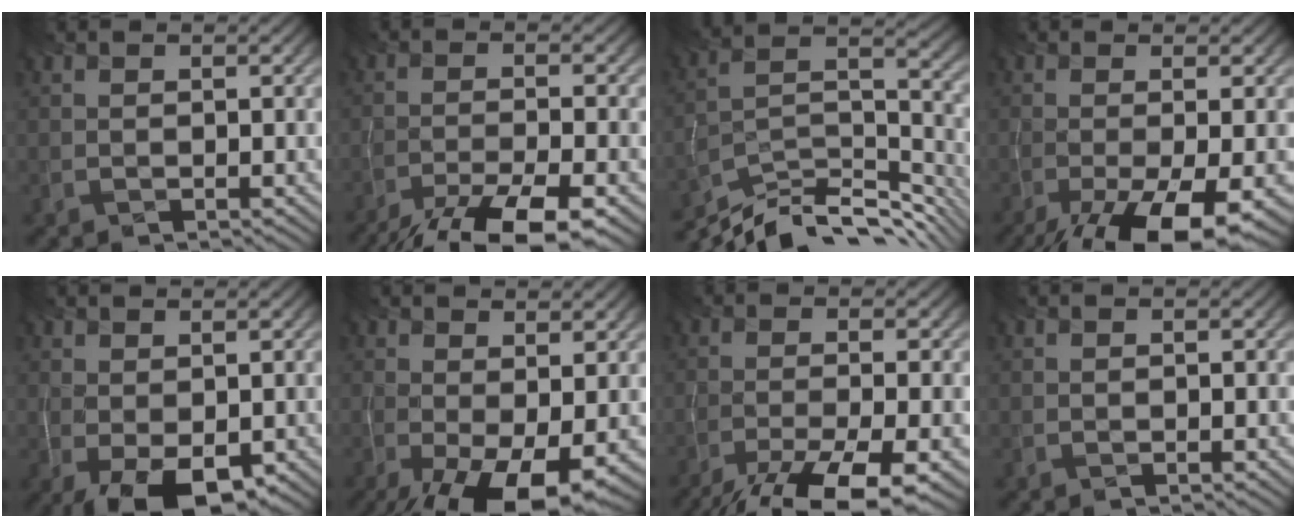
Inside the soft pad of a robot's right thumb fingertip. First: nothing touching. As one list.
[{"total": 9.7, "force": [-7.8, 1.3, 5.6], "torque": [-0.076, -0.011, -0.138]}, {"total": 13.4, "force": [-12.2, 2.9, 4.7], "torque": [-0.077, -0.009, -0.214]}, {"total": 12.9, "force": [-6.5, 3.6, 10.6], "torque": [-0.149, -0.015, -0.103]}, {"total": 6.5, "force": [-2.4, 2.9, 5.3], "torque": [-0.090, -0.002, -0.036]}, {"total": 10.1, "force": [-3.0, 3.8, 8.8], "torque": [-0.136, -0.005, -0.041]}, {"total": 11.1, "force": [-7.5, 2.1, 7.9], "torque": [-0.114, -0.021, -0.127]}, {"total": 0.0}]